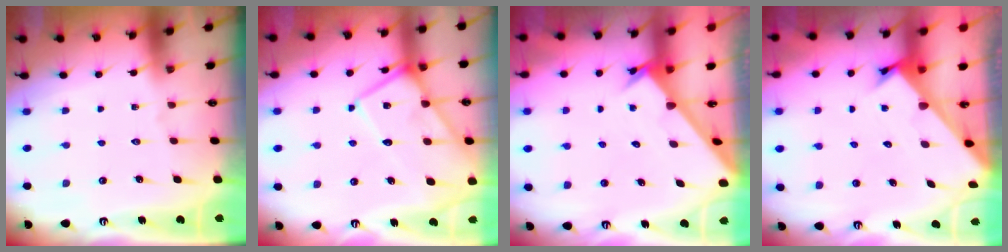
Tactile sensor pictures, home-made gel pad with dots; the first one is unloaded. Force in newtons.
{"total": 12.9, "press": 12.8, "slide": 1.3}
{"total": 2.4, "press": 2.4, "slide": 0.2}
{"total": 2.3, "press": 2.3, "slide": 0.2}